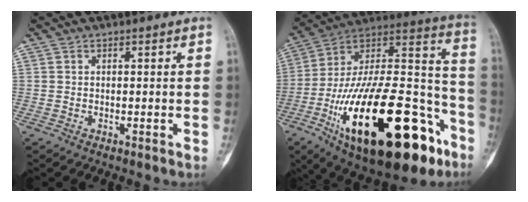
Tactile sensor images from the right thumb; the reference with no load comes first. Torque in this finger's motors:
{"motor_torque": [1.21, 1.79, 2.32, -0.46, 0.39]}